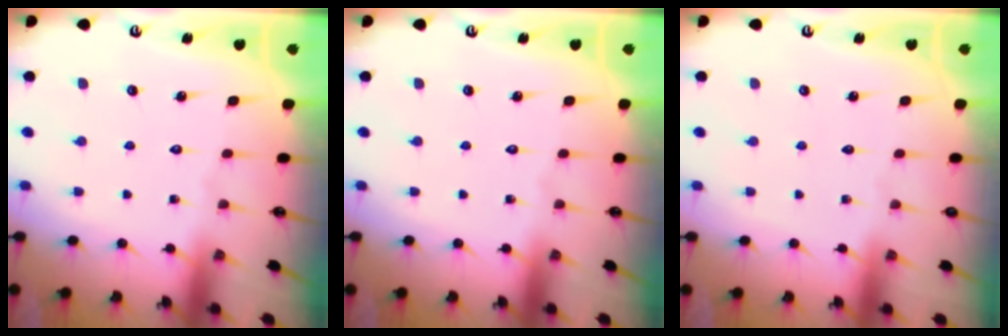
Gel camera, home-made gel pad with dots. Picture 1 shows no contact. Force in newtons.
{"total": 0.0}
{"total": 0.0}